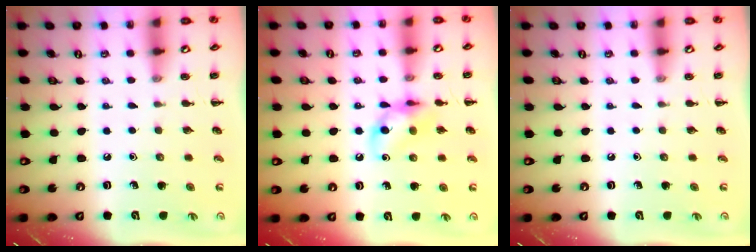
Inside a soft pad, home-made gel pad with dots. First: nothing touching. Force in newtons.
{"total": 11.1, "press": 11.1, "slide": 1.1}
{"total": 0.0}